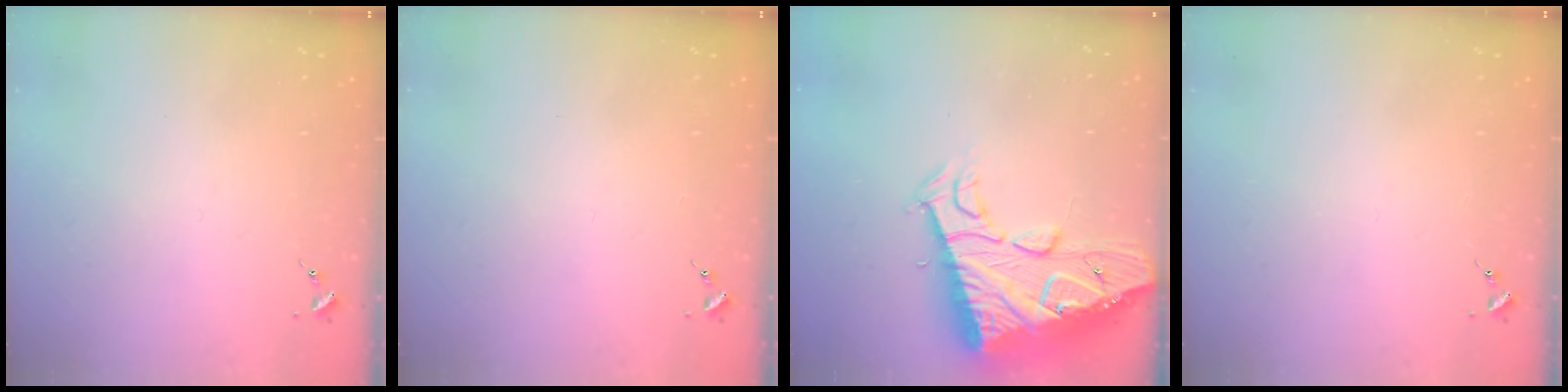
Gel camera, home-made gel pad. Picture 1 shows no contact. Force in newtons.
{"total": 0.0}
{"total": 21.9, "press": 21.8, "slide": 2.3}
{"total": 0.0}